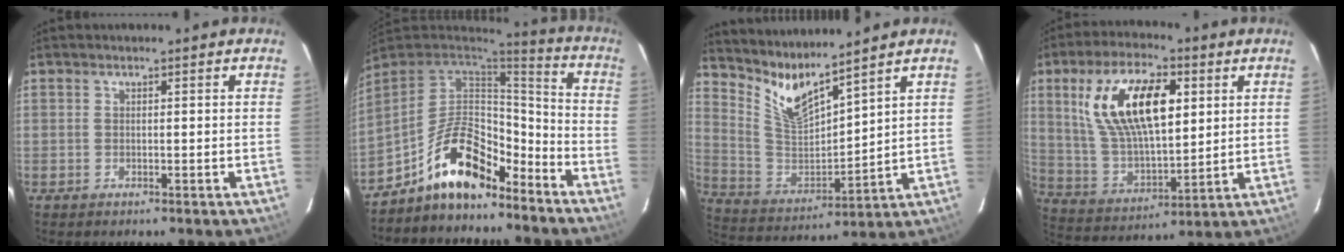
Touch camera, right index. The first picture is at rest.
{"total": 15.4, "force": [-10.8, 6.7, 8.6], "torque": [-0.178, 0.027, -0.183]}
{"total": 9.8, "force": [8.5, 0.8, 4.8], "torque": [-0.106, -0.027, 0.178]}
{"total": 18.9, "force": [6.2, 8.5, 15.6], "torque": [-0.298, 0.014, 0.127]}